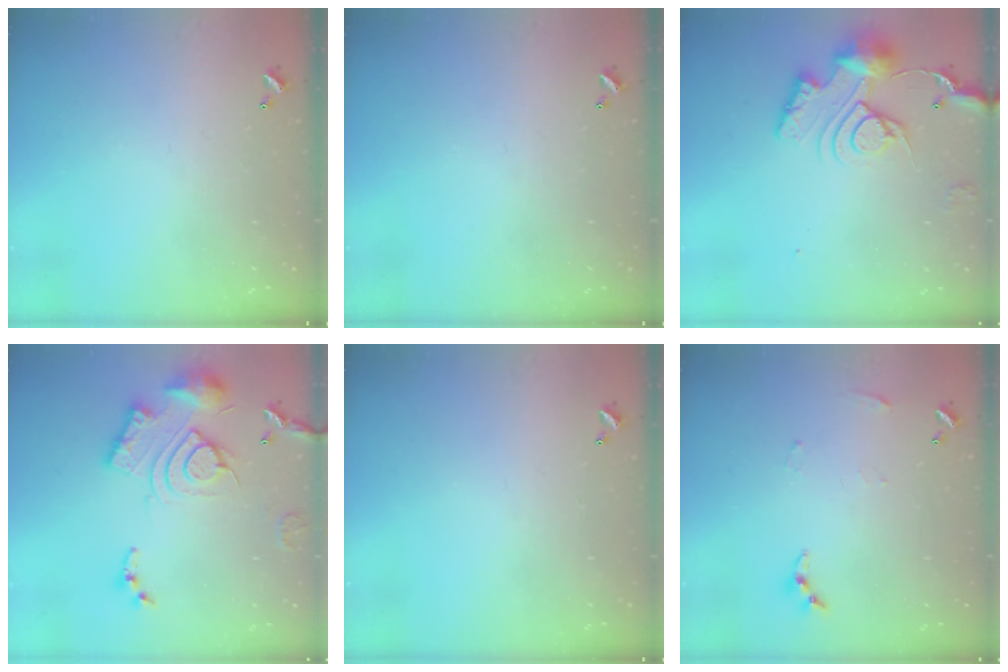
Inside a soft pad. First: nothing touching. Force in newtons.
{"total": 0.0}
{"total": 13.9, "press": 13.8, "slide": 1.6}
{"total": 19.5, "press": 19.4, "slide": 2.0}
{"total": 0.0}
{"total": 4.6, "press": 4.6, "slide": 0.4}